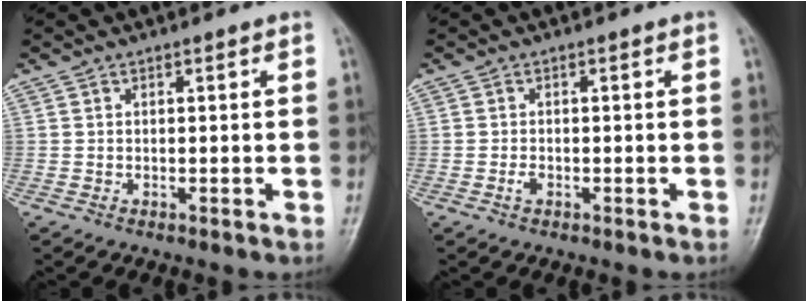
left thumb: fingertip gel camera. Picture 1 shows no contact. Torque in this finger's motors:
{"motor_torque": [-0.15, 0.26, 0.22, 0.13, 0.00]}